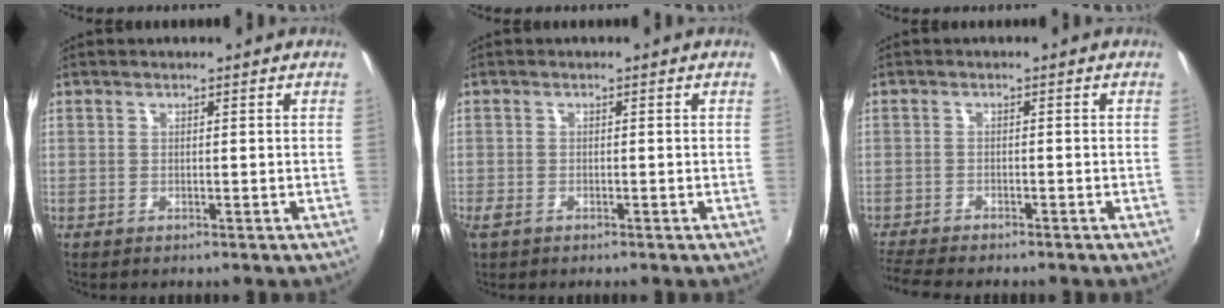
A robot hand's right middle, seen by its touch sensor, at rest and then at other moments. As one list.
[{"total": 2.3, "force": [-1.5, 1.3, 1.2], "torque": [-0.027, -0.006, -0.028]}, {"total": 6.4, "force": [-5.9, 0.8, 2.6], "torque": [-0.073, -0.027, -0.103]}]